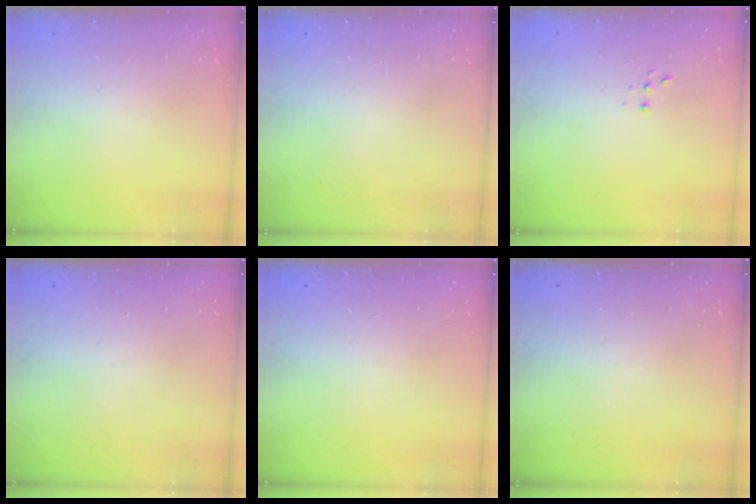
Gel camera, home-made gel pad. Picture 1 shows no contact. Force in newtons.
{"total": 0.0}
{"total": 2.2, "press": 2.2, "slide": 0.5}
{"total": 0.0}
{"total": 0.0}
{"total": 0.0}